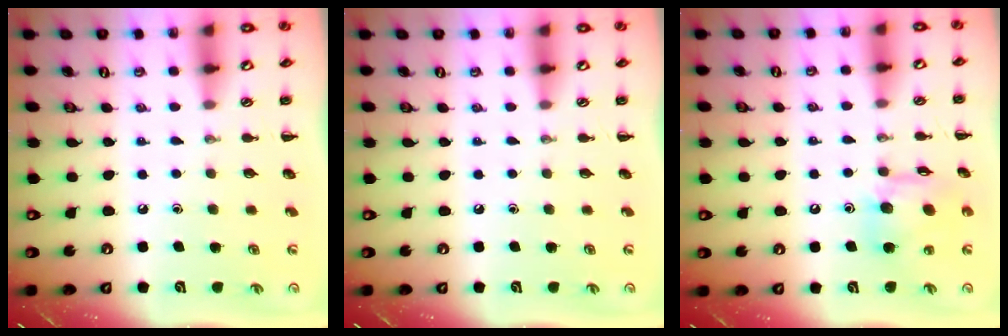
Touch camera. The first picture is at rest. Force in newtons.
{"total": 0.0}
{"total": 12.8, "press": 12.6, "slide": 2.7}